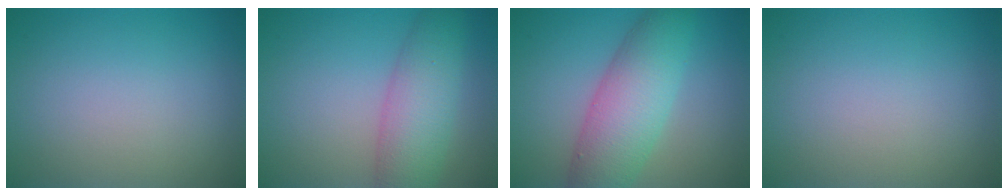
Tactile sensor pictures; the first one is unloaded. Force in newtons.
{"total": 5.9, "press": 5.9, "slide": 0.1}
{"total": 7.4, "press": 7.4, "slide": 0.2}
{"total": 0.0}